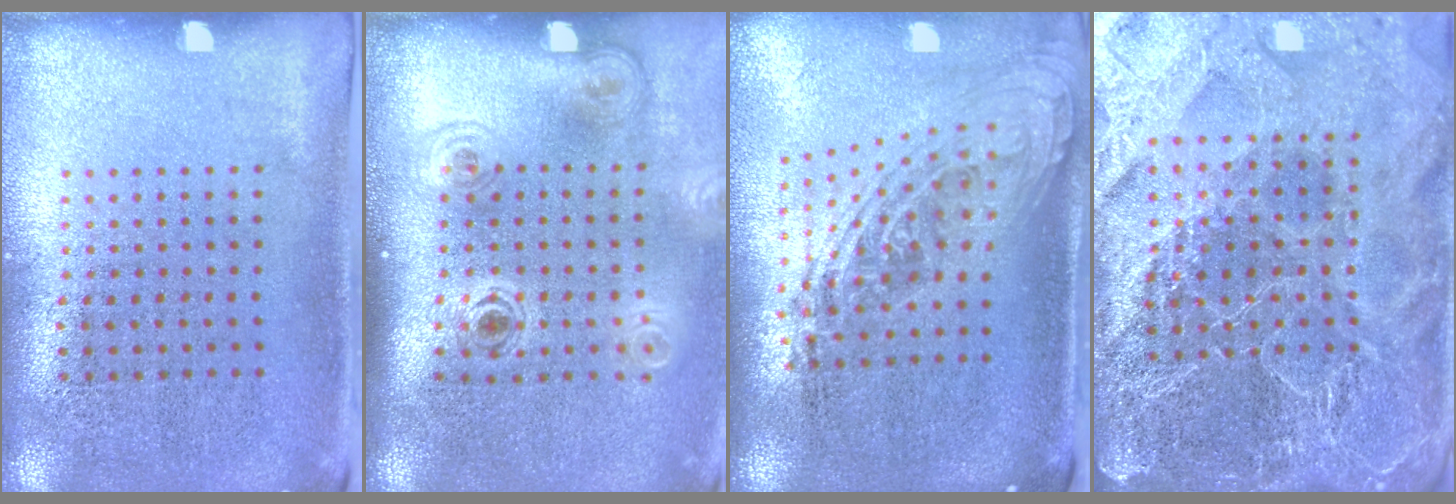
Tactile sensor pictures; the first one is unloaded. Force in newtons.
{"total": 1.9, "press": 1.3, "slide": 1.4}
{"total": 2.1, "press": 1.6, "slide": 1.4}
{"total": 6.3, "press": 5.4, "slide": 3.1}